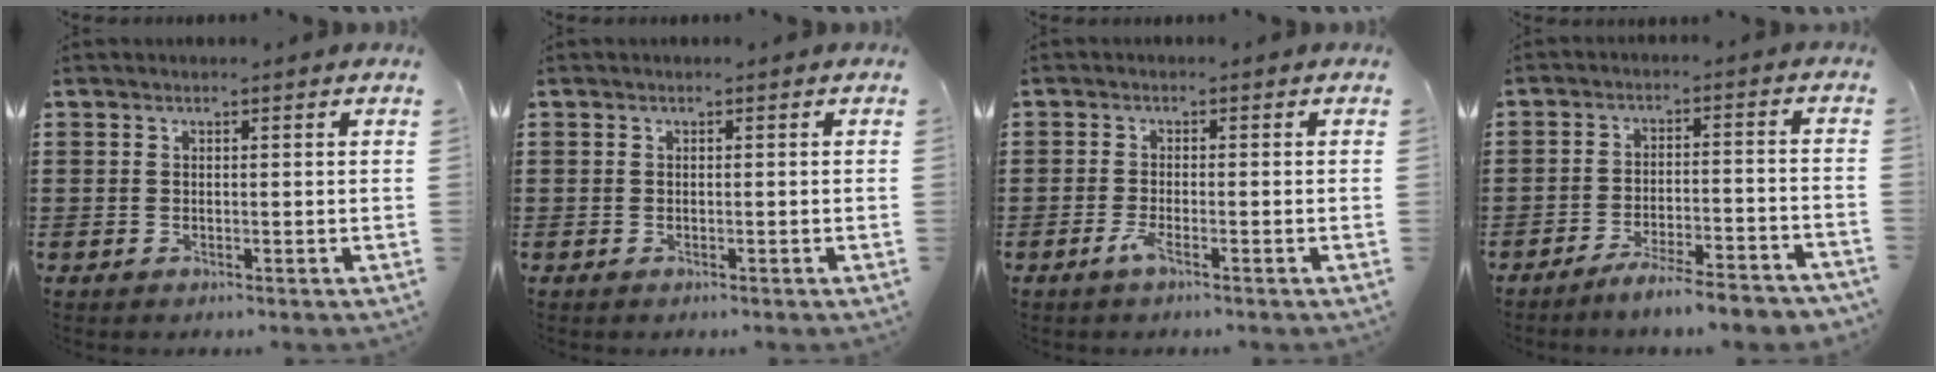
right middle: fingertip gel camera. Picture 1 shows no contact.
{"total": 0.0}
{"total": 2.2, "force": [-1.3, 0.1, 1.8], "torque": [-0.047, -0.008, -0.029]}
{"total": 5.2, "force": [-4.8, -0.4, 1.9], "torque": [-0.035, -0.010, -0.093]}